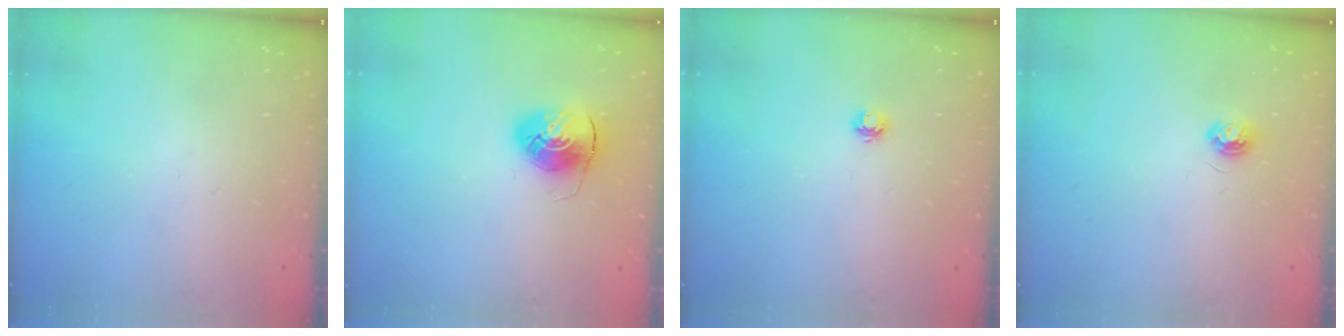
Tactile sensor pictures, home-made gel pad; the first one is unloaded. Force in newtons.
{"total": 8.6, "press": 8.6, "slide": 0.6}
{"total": 3.7, "press": 3.7, "slide": 0.5}
{"total": 3.8, "press": 3.8, "slide": 0.4}